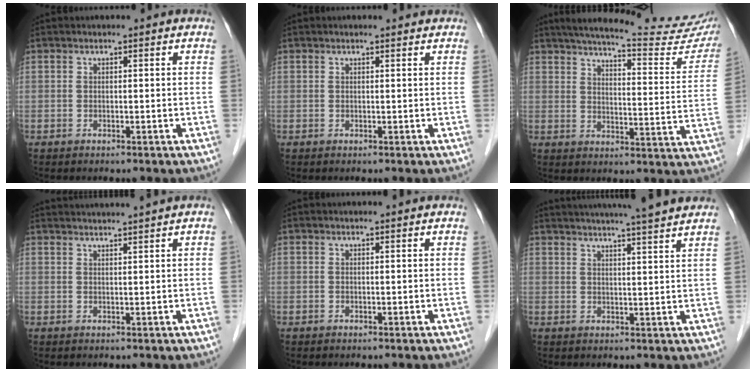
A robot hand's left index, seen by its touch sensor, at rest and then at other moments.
{"total": 1.8, "force": [1.8, 0.1, 0.5], "torque": [-0.013, 0.008, 0.019]}
{"total": 24.1, "force": [21.6, 2.5, 10.4], "torque": [-0.147, -0.051, 0.260]}
{"total": 6.8, "force": [6.2, -1.7, 2.2], "torque": [-0.025, 0.017, 0.082]}
{"total": 1.6, "force": [1.5, -0.2, 0.3], "torque": [-0.016, 0.002, 0.017]}
{"total": 15.2, "force": [13.6, -0.7, 6.7], "torque": [-0.113, 0.000, 0.172]}